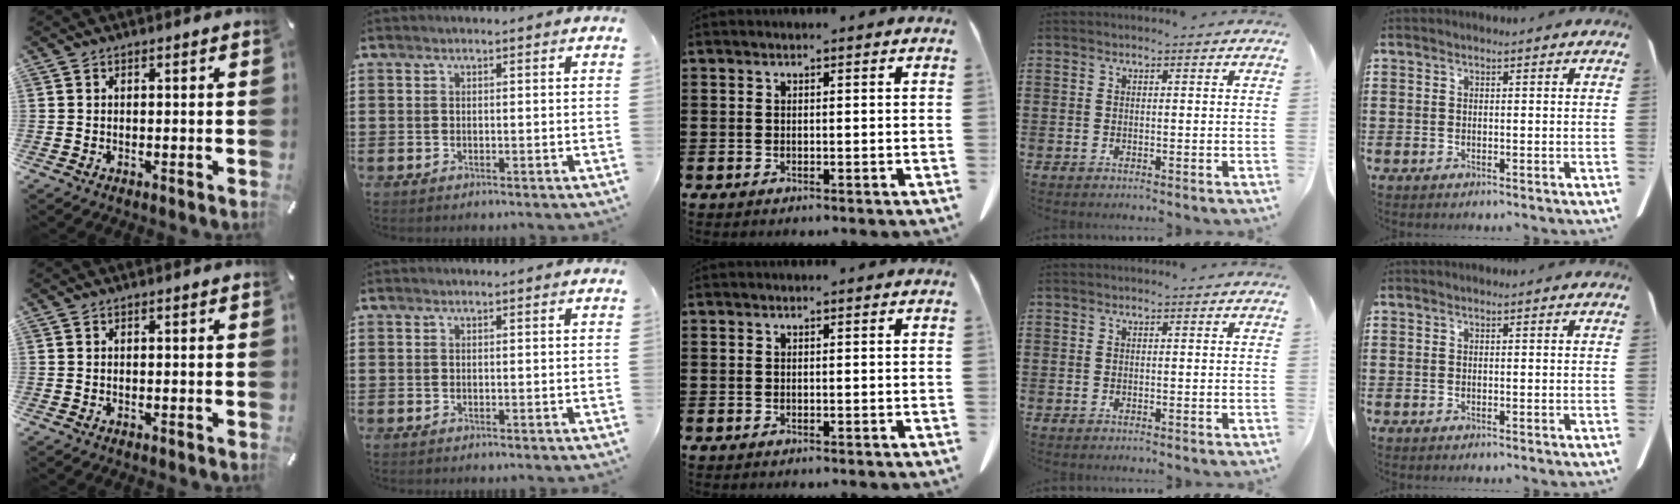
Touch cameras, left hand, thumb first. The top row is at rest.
{}